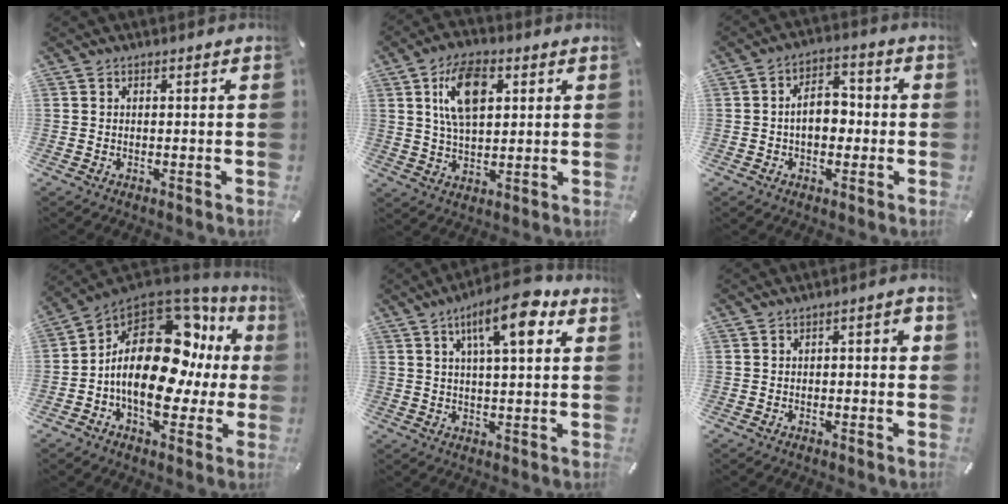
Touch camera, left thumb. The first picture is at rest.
{"total": 11.5, "force": [3.9, 6.4, 8.6], "torque": [-0.165, 0.001, 0.066]}
{"total": 7.5, "force": [-1.0, 5.0, 5.6], "torque": [-0.083, 0.006, -0.023]}
{"total": 22.6, "force": [1.6, 13.5, 18.1], "torque": [-0.315, -0.017, 0.025]}
{"total": 12.7, "force": [5.8, 4.2, 10.4], "torque": [-0.166, -0.010, 0.095]}
{"total": 3.7, "force": [-0.4, 1.6, 3.4], "torque": [-0.052, 0.009, -0.011]}